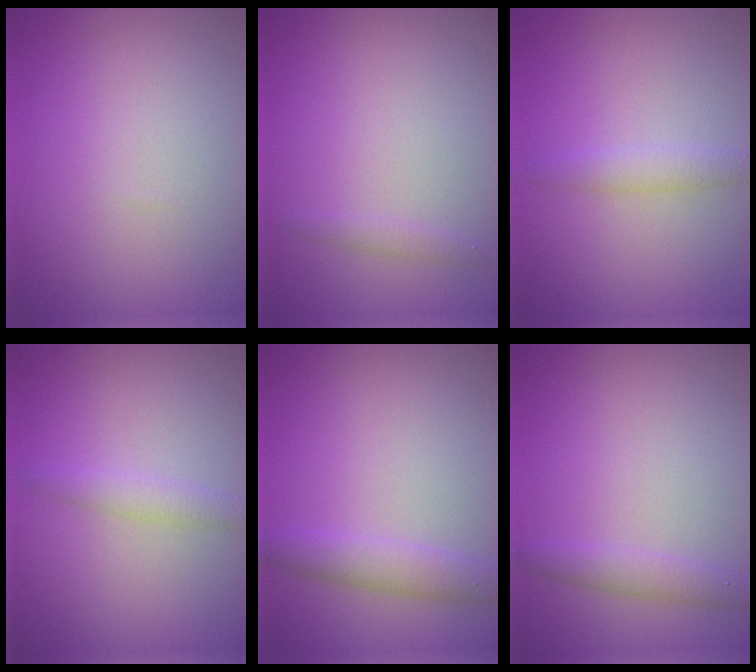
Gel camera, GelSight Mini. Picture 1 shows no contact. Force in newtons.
{"total": 0.8, "press": 0.8, "slide": 0.1}
{"total": 1.8, "press": 1.8, "slide": 0.1}
{"total": 1.6, "press": 1.6, "slide": 0.0}
{"total": 2.6, "press": 2.6, "slide": 0.1}
{"total": 1.8, "press": 1.8, "slide": 0.1}